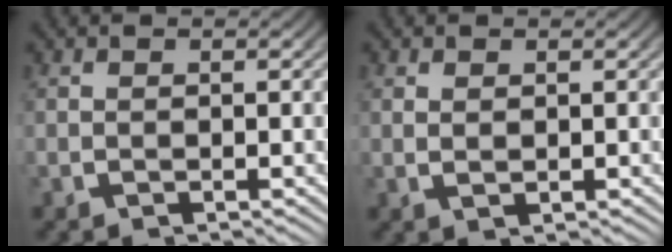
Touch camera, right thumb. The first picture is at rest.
{"total": 0.7, "force": [0.4, 0.2, 0.5], "torque": [-0.012, -0.005, 0.014]}